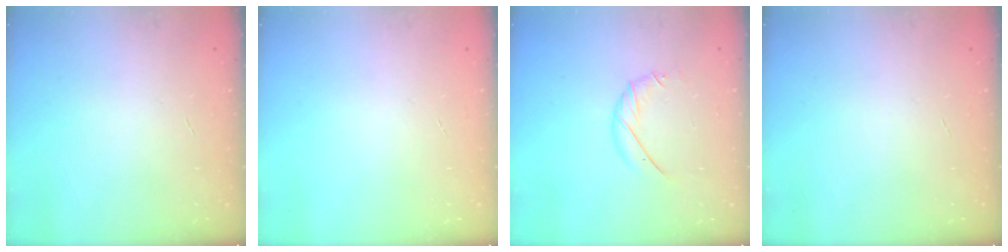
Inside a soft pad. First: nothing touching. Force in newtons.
{"total": 0.0}
{"total": 6.8, "press": 6.8, "slide": 0.4}
{"total": 0.0}